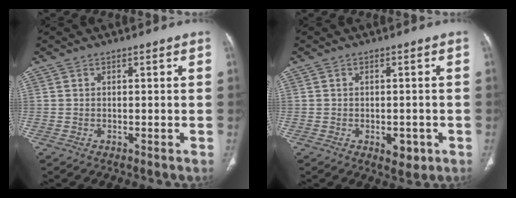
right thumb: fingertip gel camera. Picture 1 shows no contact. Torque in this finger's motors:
{"motor_torque": [0.51, 0.20, -0.08, -0.14, 0.11]}